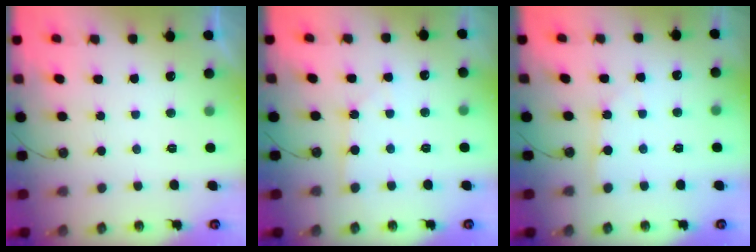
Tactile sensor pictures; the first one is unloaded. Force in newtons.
{"total": 3.3, "press": 3.3, "slide": 0.4}
{"total": 2.2, "press": 2.2, "slide": 0.2}